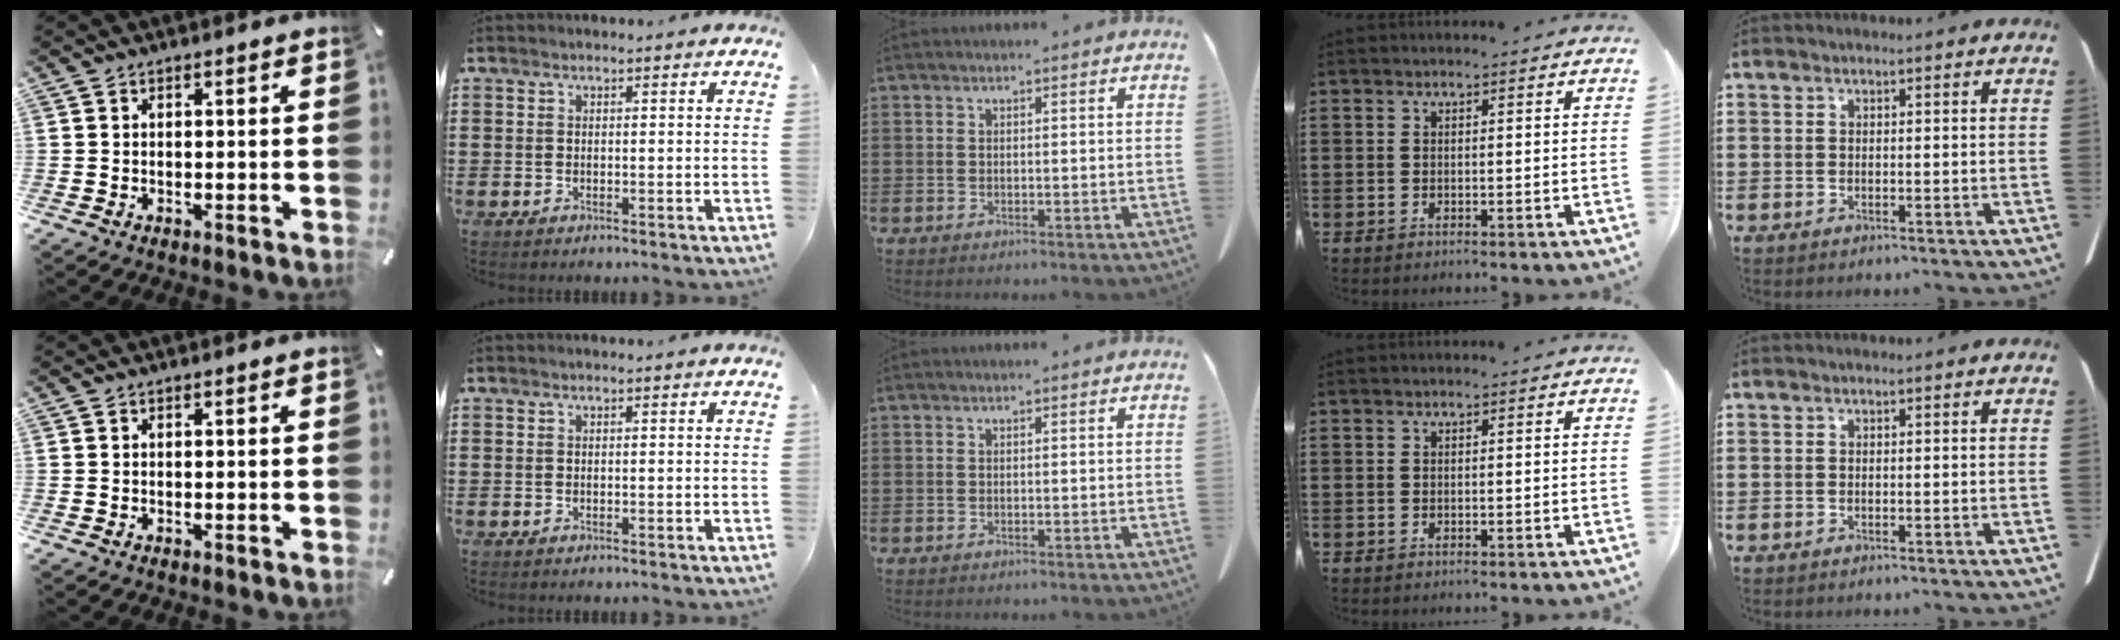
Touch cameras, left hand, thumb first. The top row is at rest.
{}